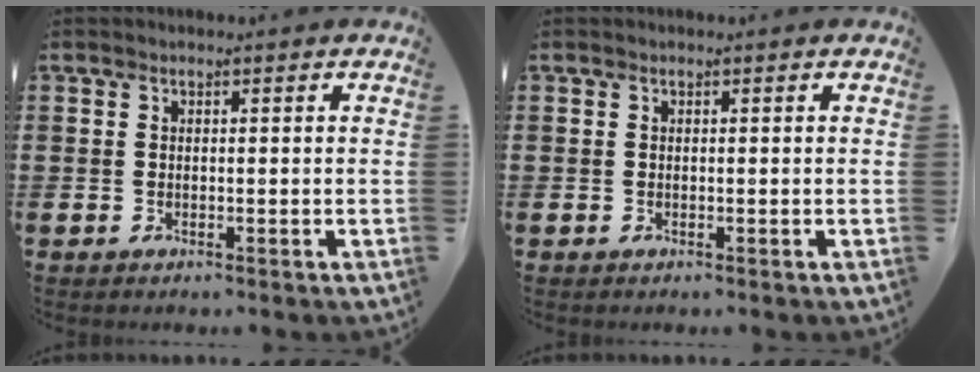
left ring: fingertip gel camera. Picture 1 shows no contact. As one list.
[{"total": 0.0}]